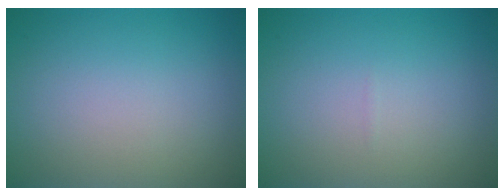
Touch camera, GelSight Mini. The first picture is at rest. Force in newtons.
{"total": 0.0}